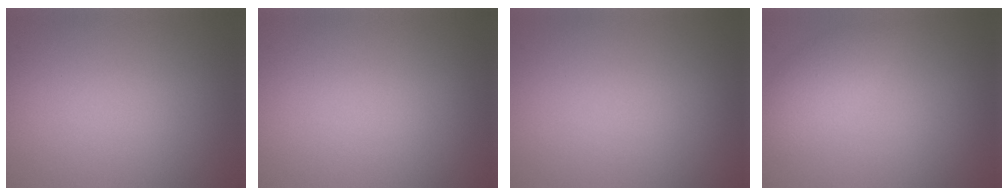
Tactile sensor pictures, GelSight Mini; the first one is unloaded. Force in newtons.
{"total": 0.0}
{"total": 0.0}
{"total": 2.5, "press": 2.5, "slide": 0.1}